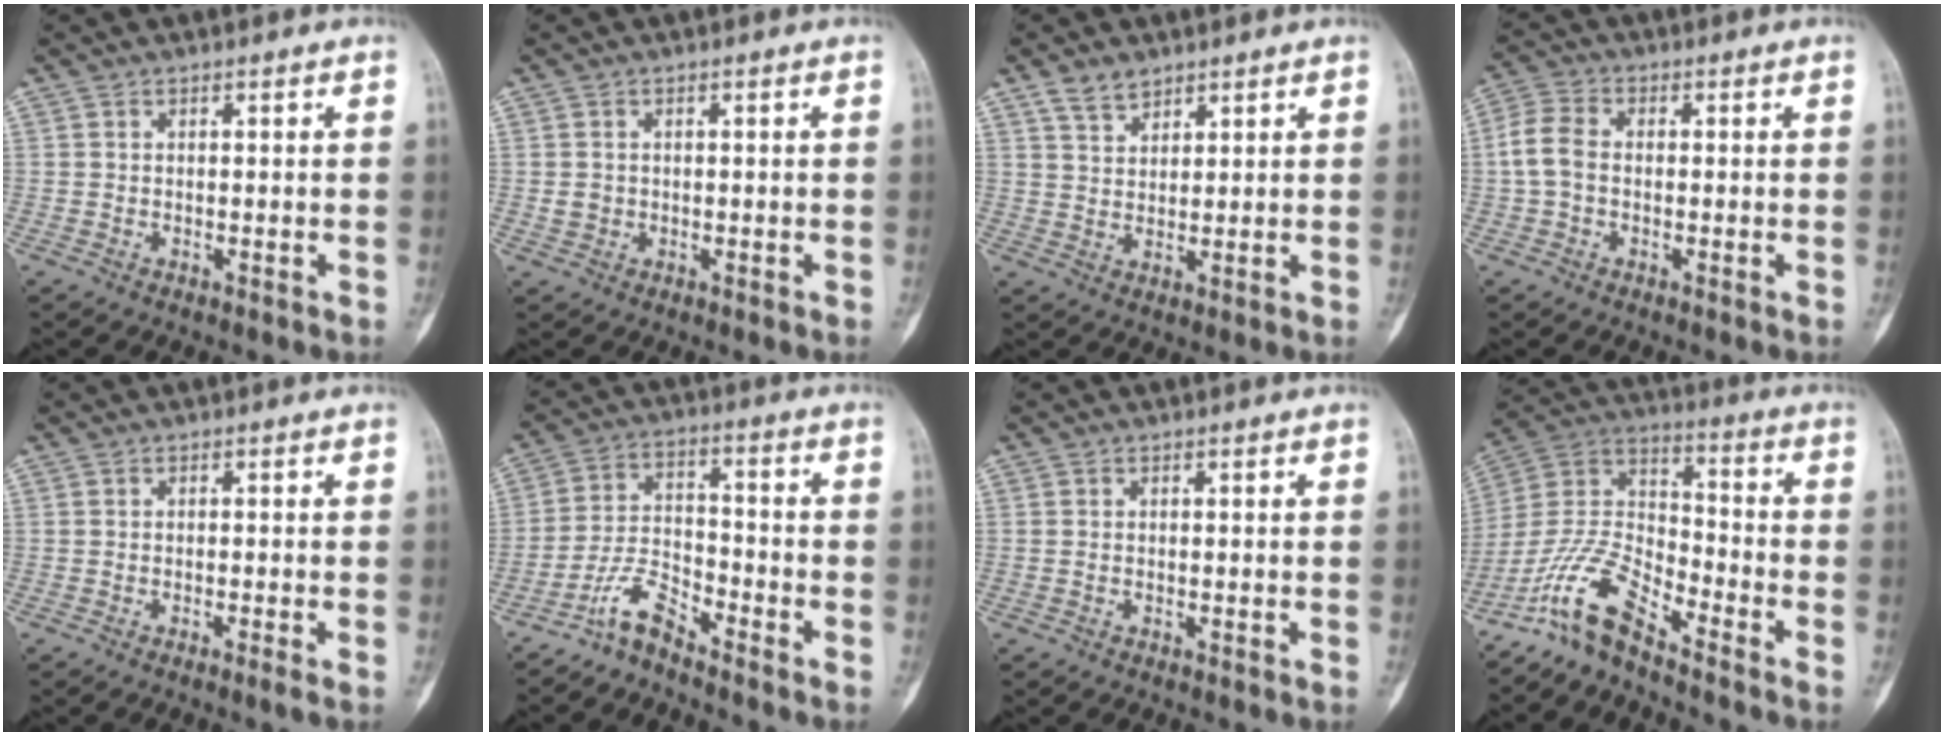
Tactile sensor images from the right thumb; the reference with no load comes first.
{"total": 1.7, "force": [-0.1, 1.5, 0.7], "torque": [-0.008, 0.004, 0.002]}
{"total": 4.3, "force": [3.2, 2.4, 1.6], "torque": [-0.015, -0.017, 0.065]}
{"total": 5.3, "force": [-0.4, 3.7, 3.7], "torque": [-0.079, 0.017, -0.016]}
{"total": 1.1, "force": [-0.7, -0.3, 0.8], "torque": [-0.020, 0.001, -0.015]}
{"total": 6.5, "force": [-5.6, 1.7, 2.9], "torque": [-0.056, 0.049, -0.117]}
{"total": 0.0}
{"total": 11.7, "force": [-9.3, 3.2, 6.3], "torque": [-0.134, 0.078, -0.191]}